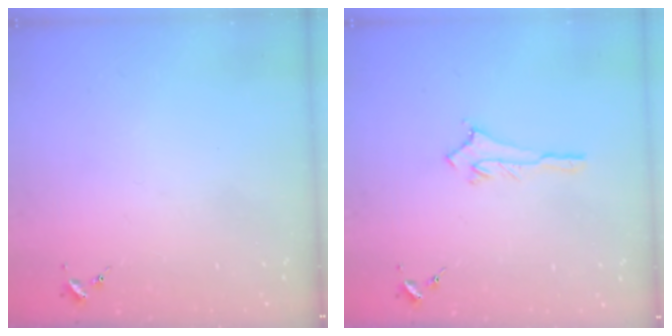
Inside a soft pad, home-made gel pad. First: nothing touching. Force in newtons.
{"total": 2.9, "press": 2.9, "slide": 0.3}